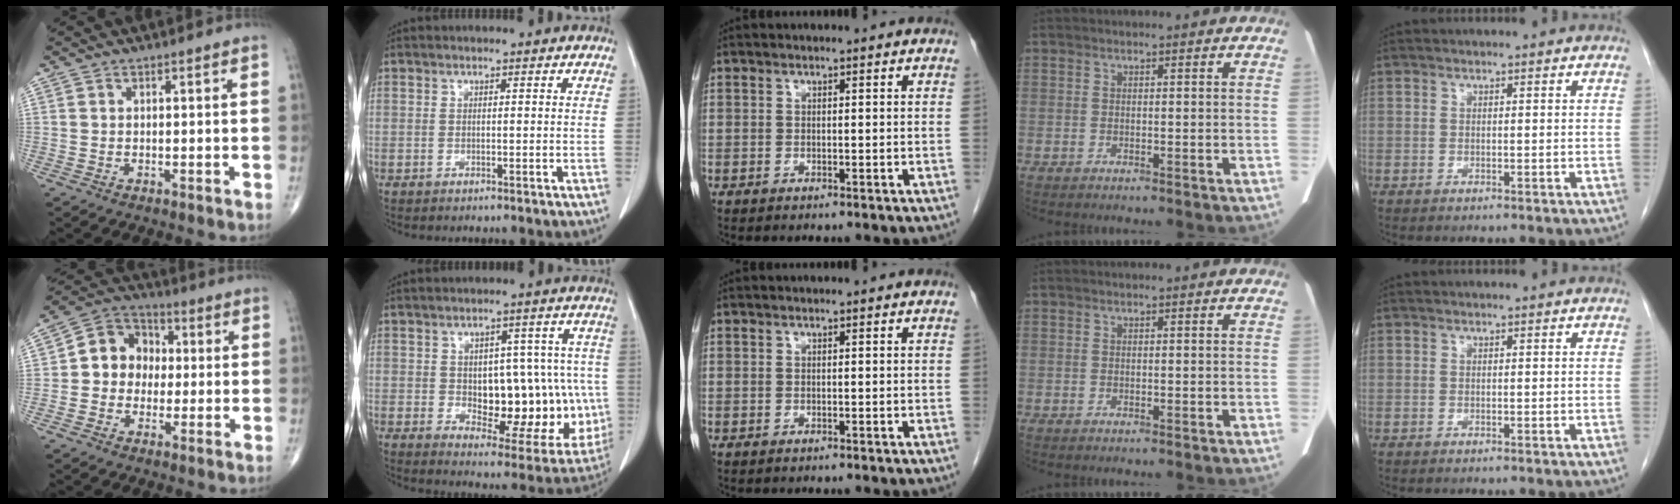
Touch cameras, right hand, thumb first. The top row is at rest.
{"thumb": {"total": 10.1, "force": [0.3, 8.8, 5.1], "torque": [-0.046, 0.029, -0.010]}, "index": {"total": 16.8, "force": [-1.0, 8.7, 14.4], "torque": [-0.186, 0.019, 0.013]}}